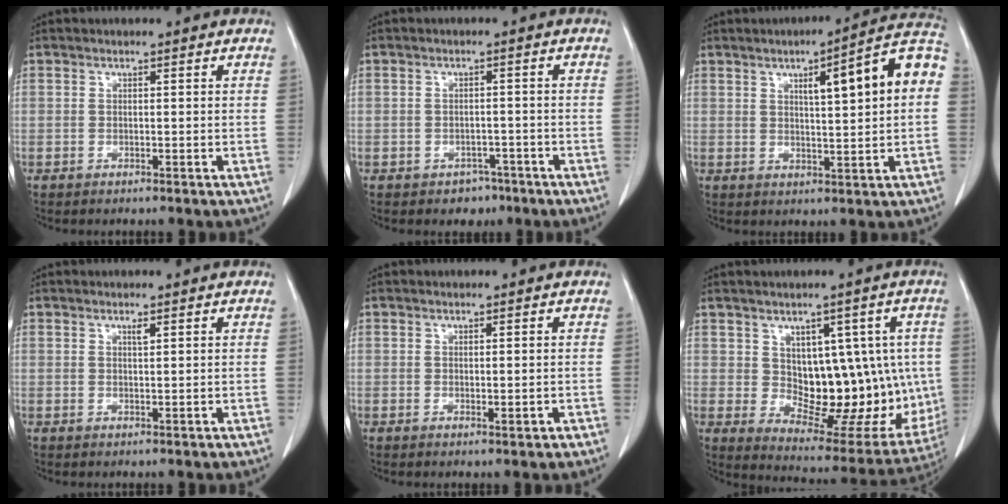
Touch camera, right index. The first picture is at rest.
{"total": 3.2, "force": [-1.9, 2.4, 0.6], "torque": [-0.004, 0.012, -0.020]}
{"total": 12.3, "force": [2.7, 1.0, 12.0], "torque": [-0.165, 0.025, 0.034]}
{"total": 0.9, "force": [0.6, 0.0, 0.7], "torque": [-0.013, -0.005, 0.011]}
{"total": 1.4, "force": [-0.3, 0.3, 1.3], "torque": [-0.020, -0.006, 0.000]}
{"total": 15.6, "force": [0.9, 8.3, 13.1], "torque": [-0.150, 0.010, 0.038]}